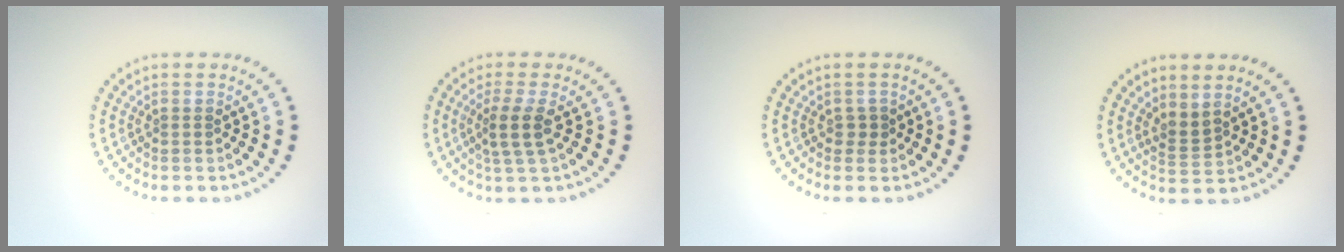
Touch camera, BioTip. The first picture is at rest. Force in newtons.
{"total": 2.5, "press": 2.0, "slide": 1.5}
{"total": 0.7, "press": 0.6, "slide": 0.4}
{"total": 1.9, "press": 1.4, "slide": 1.3}